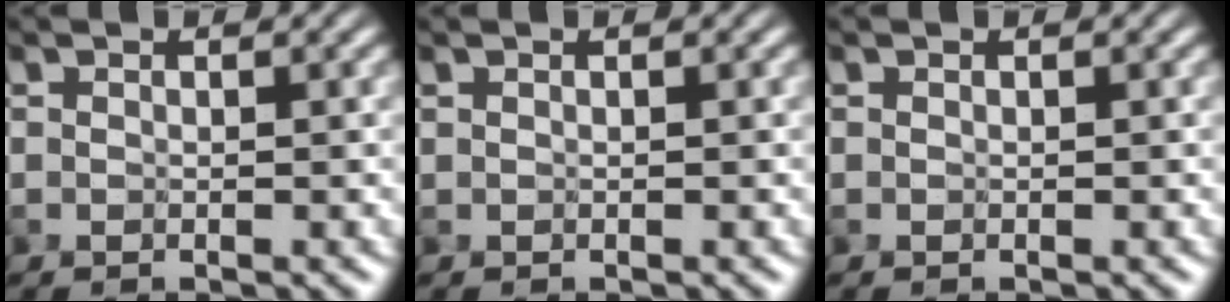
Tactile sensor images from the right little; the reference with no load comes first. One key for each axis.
{"total": 0.0}
{"total": 0.0}